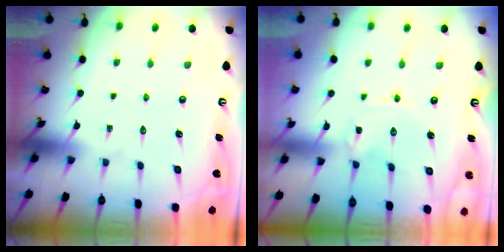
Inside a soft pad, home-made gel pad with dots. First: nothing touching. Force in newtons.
{"total": 1.1, "press": 1.1, "slide": 0.2}